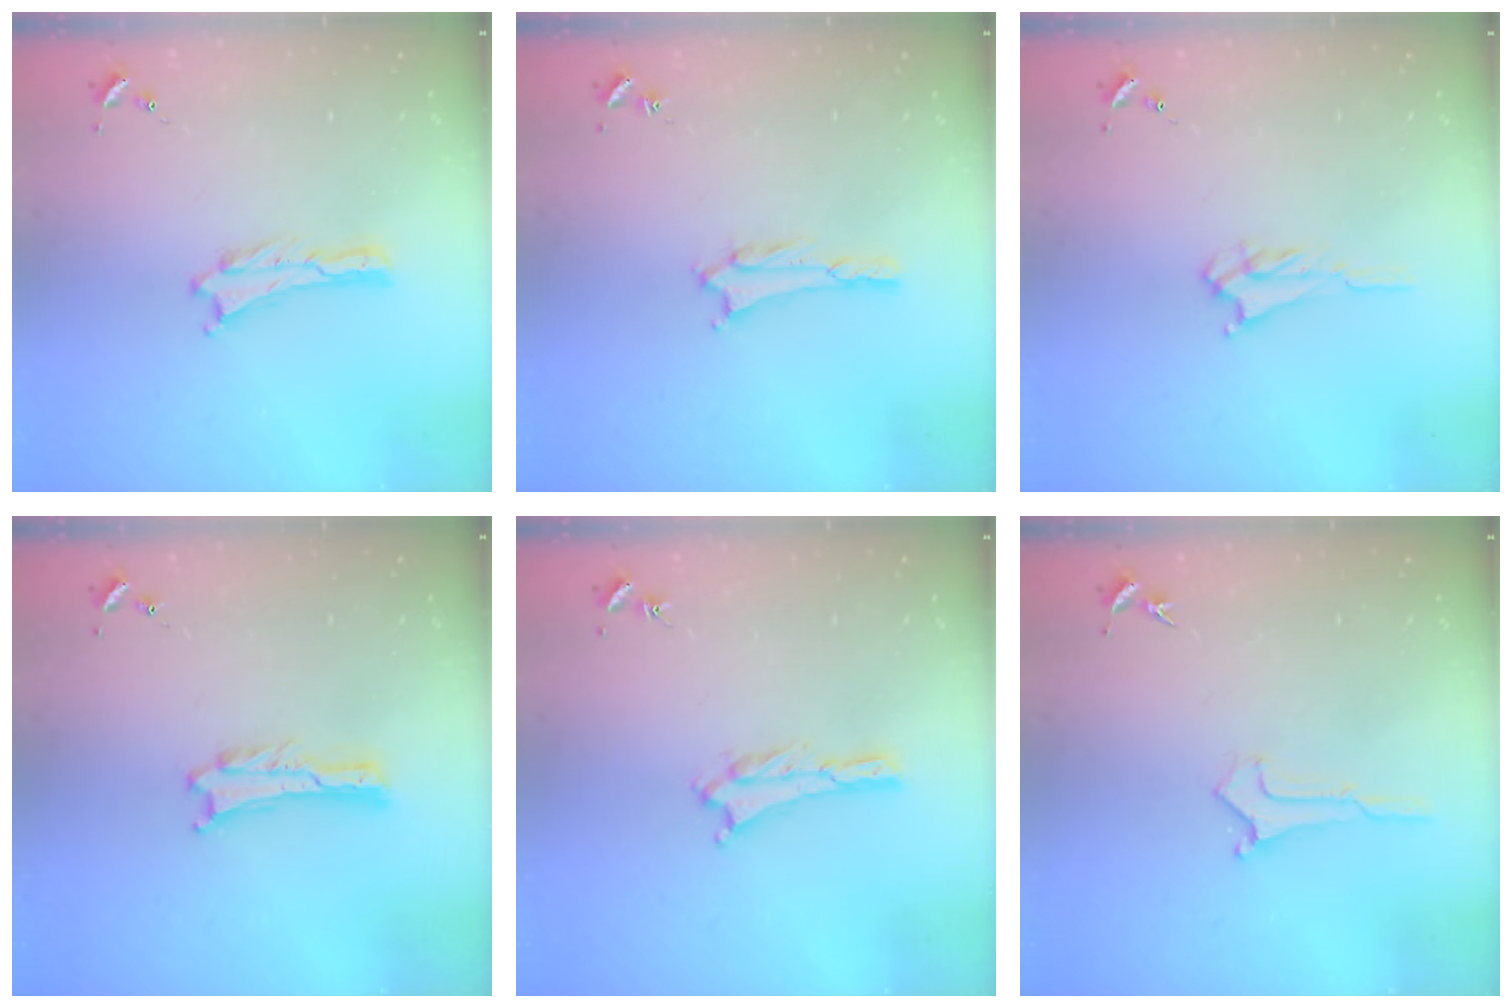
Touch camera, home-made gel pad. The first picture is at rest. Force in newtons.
{"total": 1.5, "press": 1.5, "slide": 0.3}
{"total": 2.5, "press": 2.5, "slide": 0.3}
{"total": 0.0}
{"total": 1.2, "press": 1.1, "slide": 0.2}
{"total": 0.0}